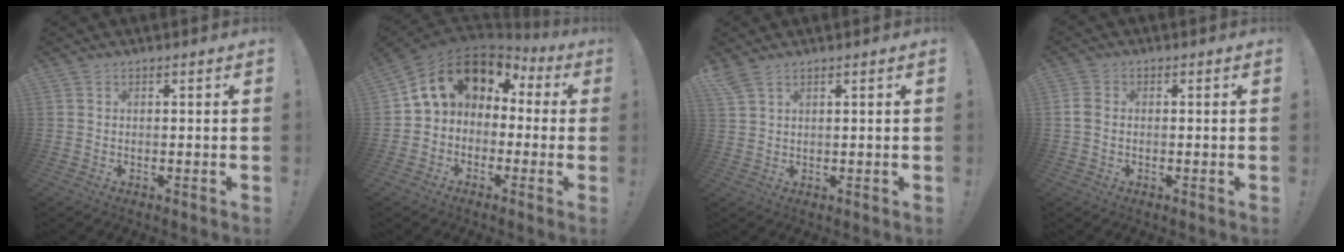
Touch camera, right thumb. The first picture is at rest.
{"total": 12.4, "force": [4.1, 9.3, 7.2], "torque": [-0.134, -0.011, 0.073]}
{"total": 3.0, "force": [2.3, 0.8, 1.7], "torque": [-0.042, -0.006, 0.046]}
{"total": 2.9, "force": [-0.2, 2.2, 1.9], "torque": [-0.045, 0.011, -0.004]}